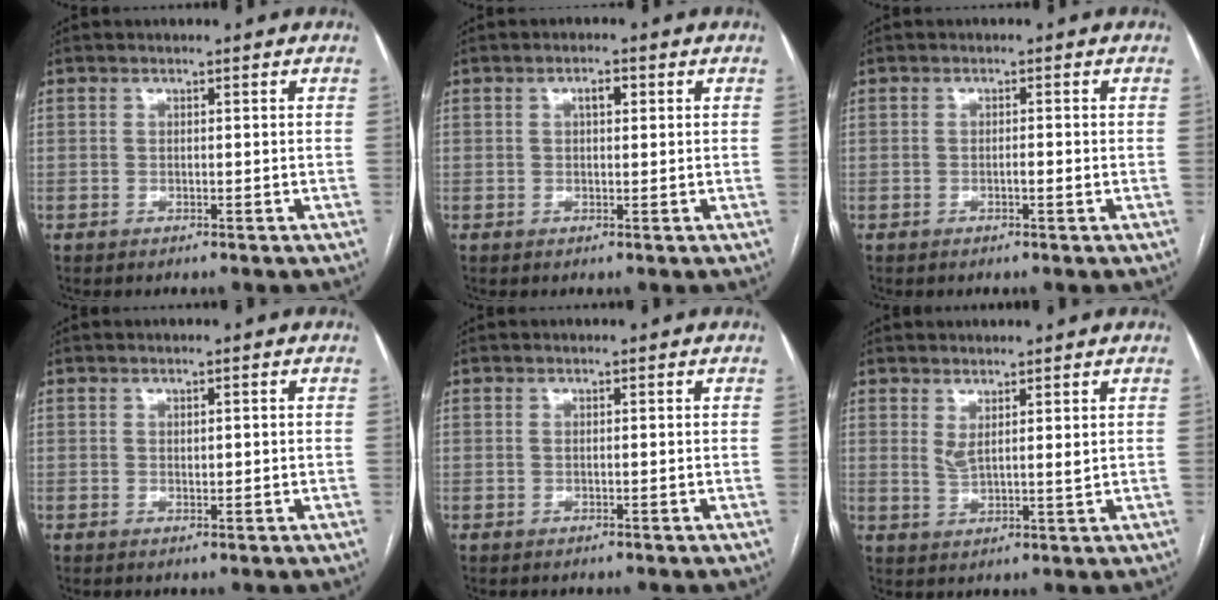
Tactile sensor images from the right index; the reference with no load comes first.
{"total": 1.9, "force": [0.7, 0.8, 1.6], "torque": [-0.027, 0.006, 0.010]}
{"total": 1.2, "force": [-0.4, 0.1, 1.1], "torque": [-0.019, 0.001, -0.007]}
{"total": 0.9, "force": [0.2, 0.4, 0.8], "torque": [-0.012, -0.002, 0.005]}
{"total": 0.0}
{"total": 3.3, "force": [1.6, 0.5, 2.9], "torque": [-0.056, -0.009, 0.035]}